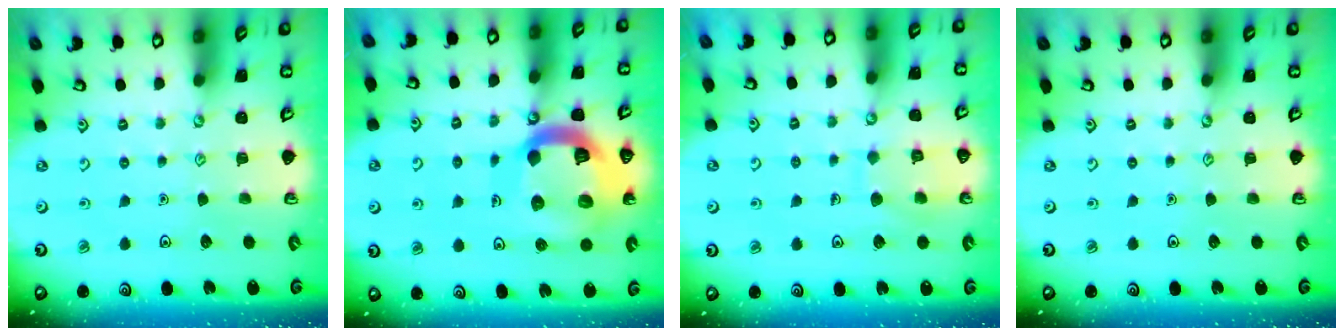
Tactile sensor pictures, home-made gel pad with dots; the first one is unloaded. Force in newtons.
{"total": 20.6, "press": 20.4, "slide": 2.4}
{"total": 9.0, "press": 8.9, "slide": 0.8}
{"total": 0.0}